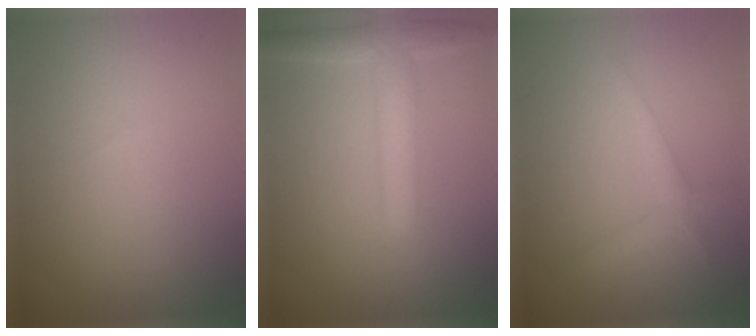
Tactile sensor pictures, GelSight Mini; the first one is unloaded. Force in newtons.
{"total": 4.0, "press": 4.0, "slide": 0.2}
{"total": 1.7, "press": 1.7, "slide": 0.1}